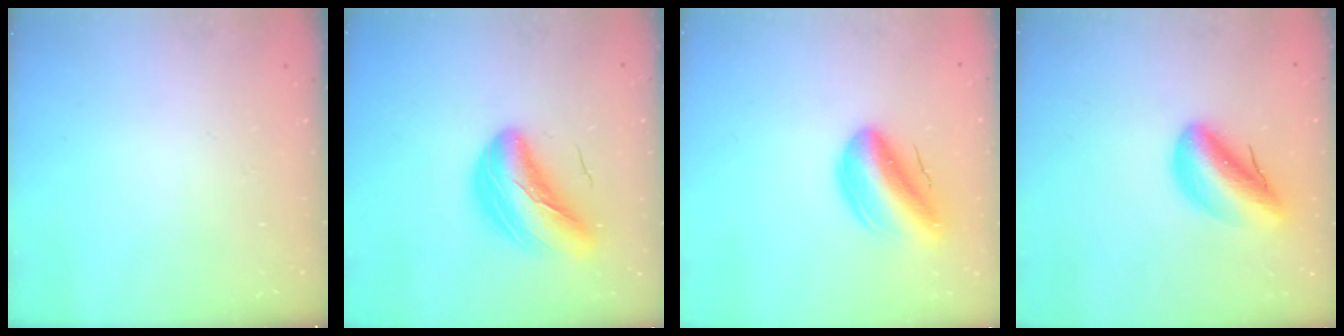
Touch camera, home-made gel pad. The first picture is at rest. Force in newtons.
{"total": 11.0, "press": 10.5, "slide": 3.3}
{"total": 14.3, "press": 13.9, "slide": 3.6}
{"total": 10.7, "press": 10.1, "slide": 3.4}